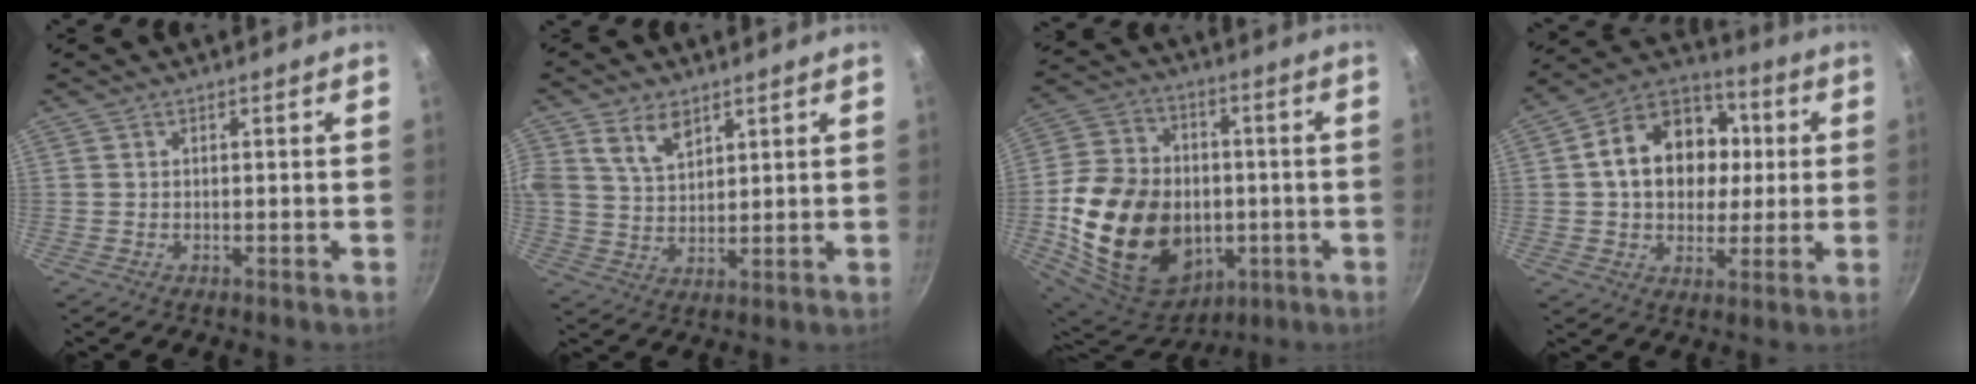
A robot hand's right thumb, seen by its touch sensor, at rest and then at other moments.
{"total": 7.2, "force": [3.9, 4.5, 4.1], "torque": [-0.061, -0.018, 0.077]}
{"total": 25.8, "force": [-3.5, 19.3, 16.9], "torque": [-0.296, 0.024, -0.041]}
{"total": 17.9, "force": [2.3, 13.7, 11.2], "torque": [-0.156, 0.026, 0.026]}